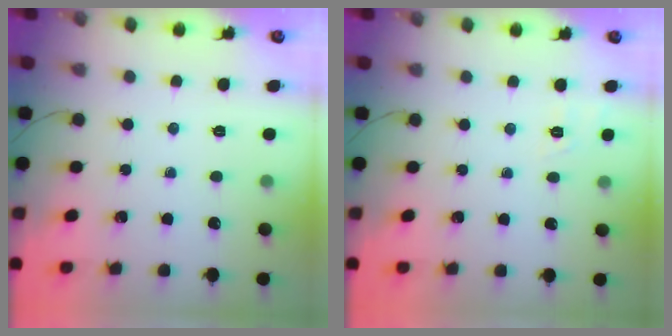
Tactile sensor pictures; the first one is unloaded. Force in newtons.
{"total": 1.8, "press": 0.2, "slide": 1.8}